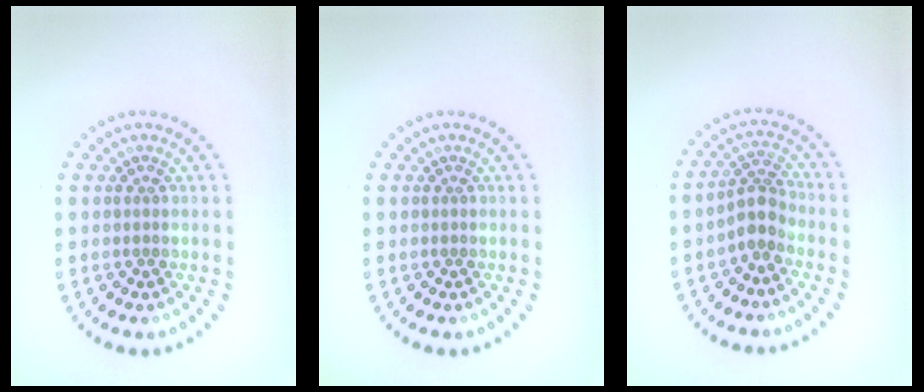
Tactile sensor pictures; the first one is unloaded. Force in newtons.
{"total": 0.0}
{"total": 2.7, "press": 2.2, "slide": 1.6}